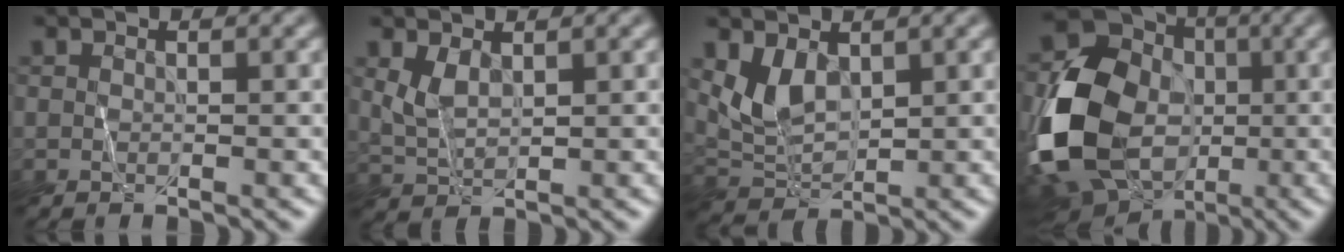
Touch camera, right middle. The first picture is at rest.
{"total": 1.7, "force": [0.7, 1.0, 1.2], "torque": [-0.034, 0.002, 0.029]}
{"total": 3.2, "force": [1.1, 2.0, 2.2], "torque": [-0.048, -0.003, 0.036]}
{"total": 15.3, "force": [-2.5, 12.2, 8.9], "torque": [-0.182, -0.015, -0.037]}